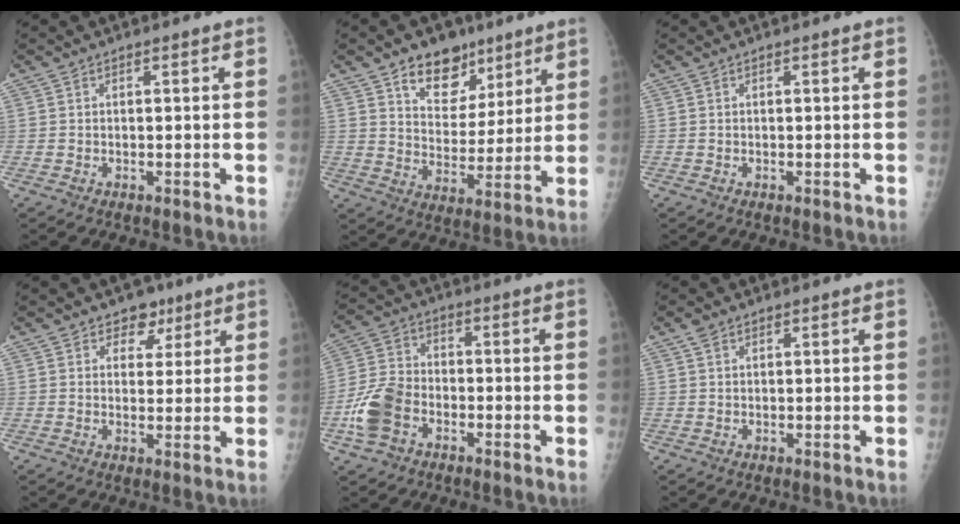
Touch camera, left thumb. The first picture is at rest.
{"total": 11.6, "force": [7.5, 7.5, 4.7], "torque": [-0.036, -0.040, 0.124]}
{"total": 0.0}
{"total": 5.4, "force": [3.4, 4.1, 1.2], "torque": [0.016, -0.013, 0.048]}
{"total": 9.8, "force": [-3.9, 6.7, 6.0], "torque": [-0.125, 0.025, -0.079]}
{"total": 1.4, "force": [0.8, 0.9, 0.7], "torque": [-0.010, 0.004, 0.015]}